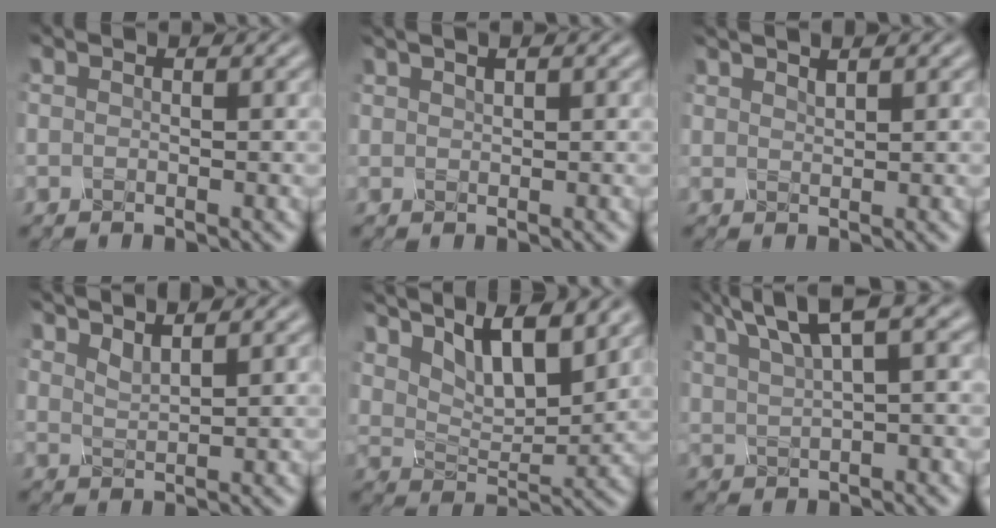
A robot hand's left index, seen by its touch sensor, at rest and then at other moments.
{"total": 0.9, "force": [0.7, 0.2, 0.6], "torque": [-0.011, 0.004, 0.016]}
{"total": 1.0, "force": [0.9, 0.1, 0.4], "torque": [-0.006, 0.004, 0.020]}
{"total": 1.5, "force": [1.1, 0.3, 0.9], "torque": [-0.017, -0.002, 0.026]}
{"total": 10.9, "force": [7.1, 4.0, 7.3], "torque": [-0.136, 0.012, 0.099]}
{"total": 6.2, "force": [3.6, 1.5, 4.9], "torque": [-0.100, 0.023, 0.072]}